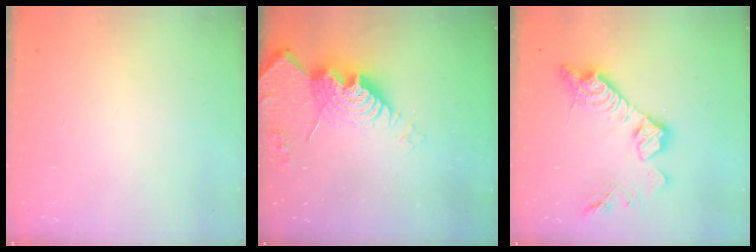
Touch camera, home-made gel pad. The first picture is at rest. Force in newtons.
{"total": 17.7, "press": 17.6, "slide": 1.5}
{"total": 16.1, "press": 16.0, "slide": 0.8}